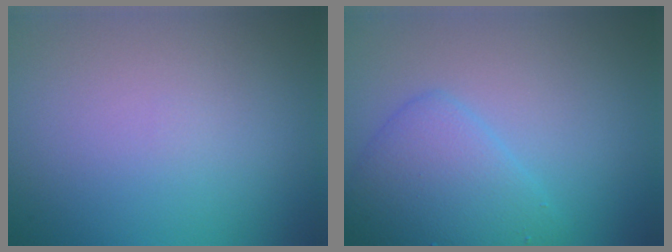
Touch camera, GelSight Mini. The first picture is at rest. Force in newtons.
{"total": 3.0, "press": 3.0, "slide": 0.1}